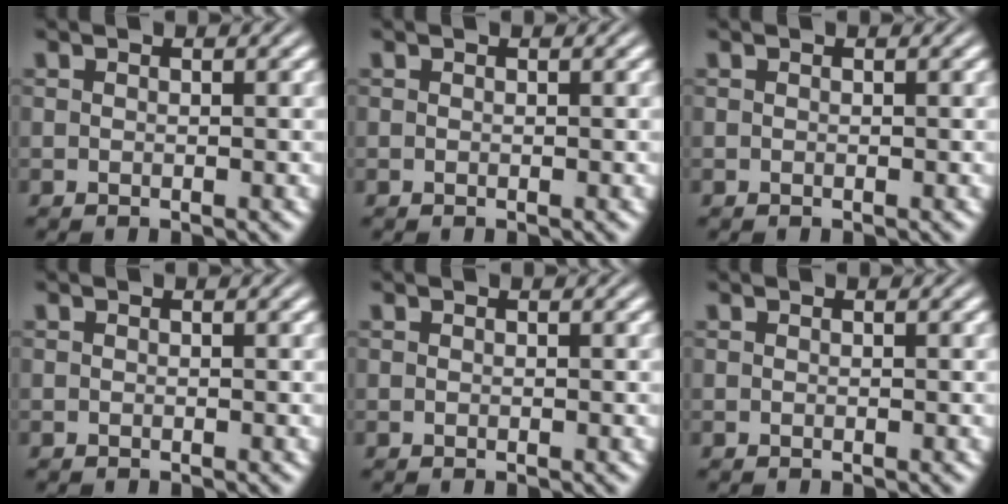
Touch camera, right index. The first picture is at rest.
{"total": 0.0}
{"total": 0.0}
{"total": 0.7, "force": [-0.3, -0.6, -0.3], "torque": [0.009, -0.006, 0.000]}
{"total": 0.0}
{"total": 0.0}